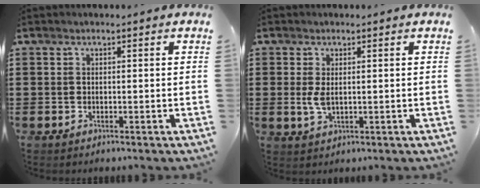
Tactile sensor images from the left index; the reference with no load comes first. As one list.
[{"total": 2.7, "force": [0.2, 1.1, 2.5], "torque": [-0.064, -0.003, -0.001]}]